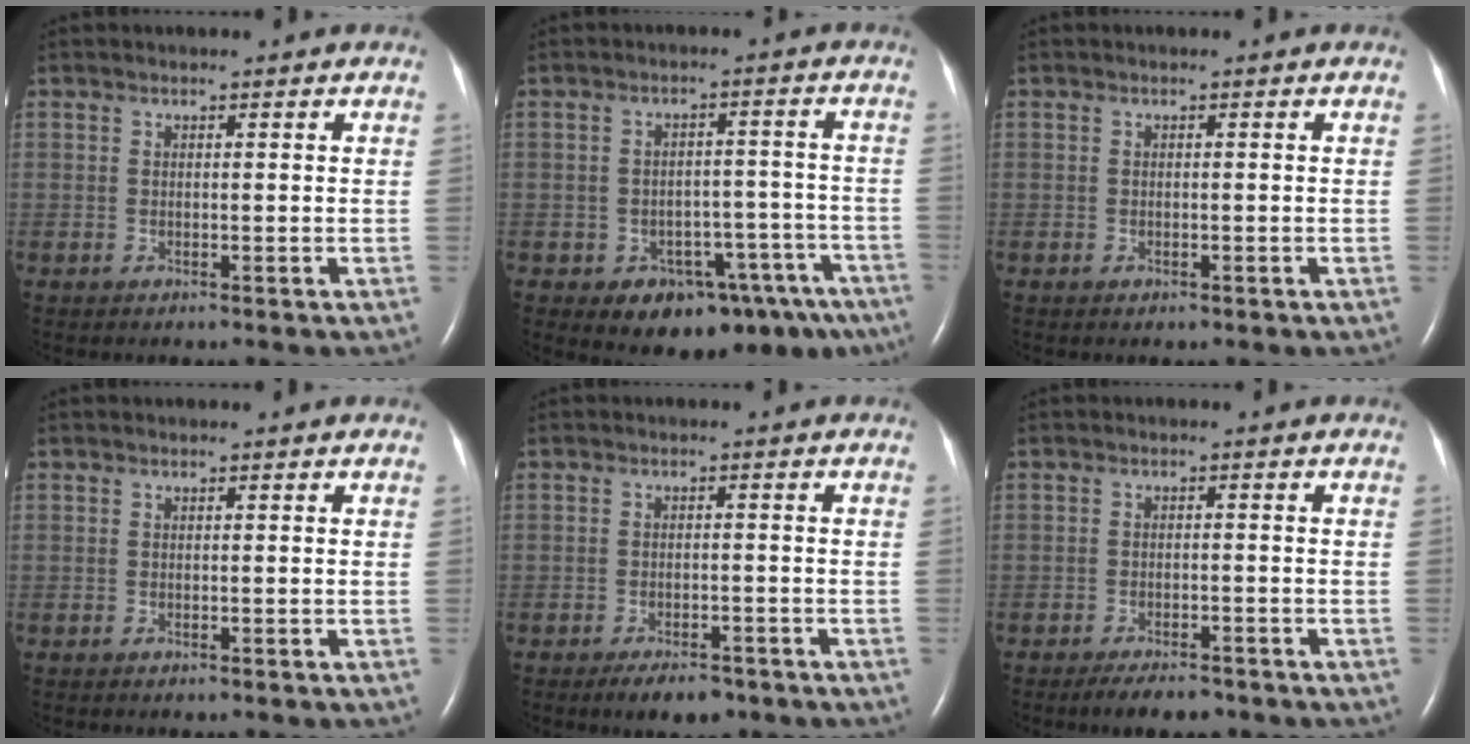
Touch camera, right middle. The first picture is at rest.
{"total": 12.7, "force": [-8.5, 6.5, 6.9], "torque": [-0.059, 0.034, -0.107]}
{"total": 0.6, "force": [-0.4, 0.3, 0.4], "torque": [-0.009, -0.002, -0.002]}
{"total": 0.0}
{"total": 4.6, "force": [-3.4, 1.9, 2.5], "torque": [-0.039, -0.002, -0.046]}
{"total": 4.4, "force": [-3.6, 1.4, 2.2], "torque": [-0.036, -0.004, -0.053]}